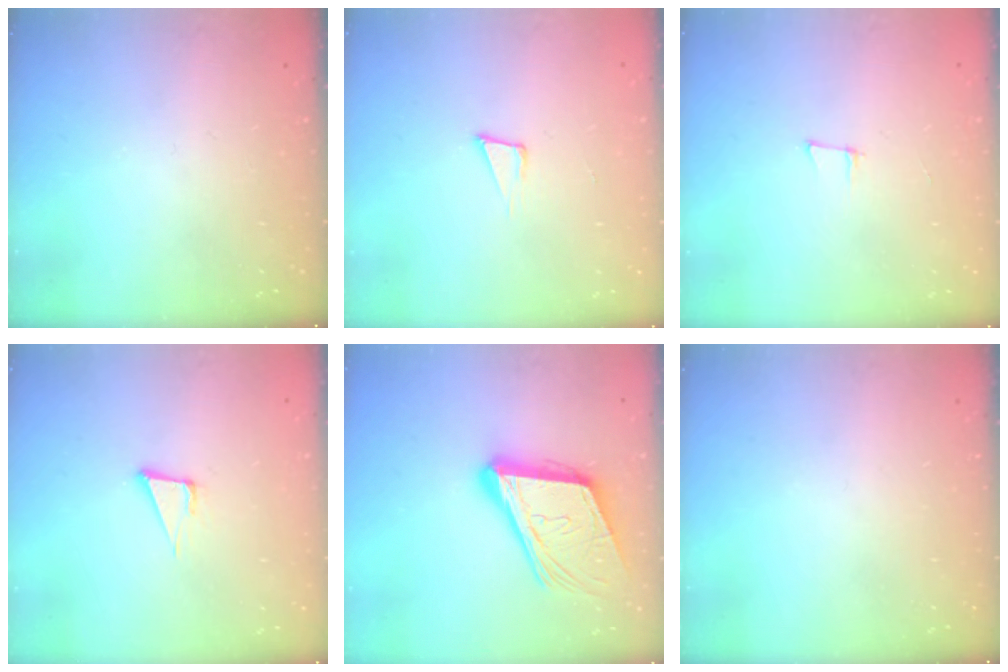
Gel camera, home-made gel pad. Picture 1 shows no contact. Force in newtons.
{"total": 5.1, "press": 3.8, "slide": 3.3}
{"total": 5.8, "press": 5.1, "slide": 2.8}
{"total": 5.1, "press": 4.3, "slide": 2.8}
{"total": 20.1, "press": 19.6, "slide": 4.5}
{"total": 0.0}